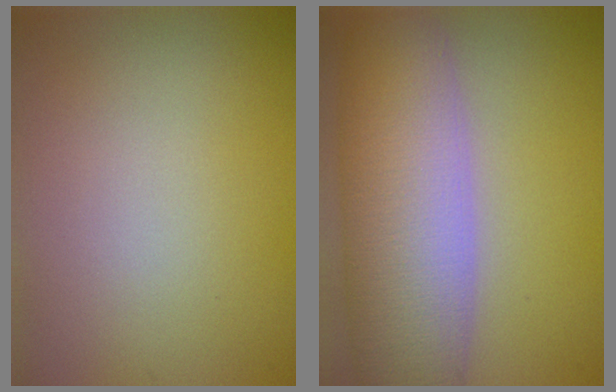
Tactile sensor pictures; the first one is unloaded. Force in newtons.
{"total": 11.1, "press": 11.1, "slide": 0.7}